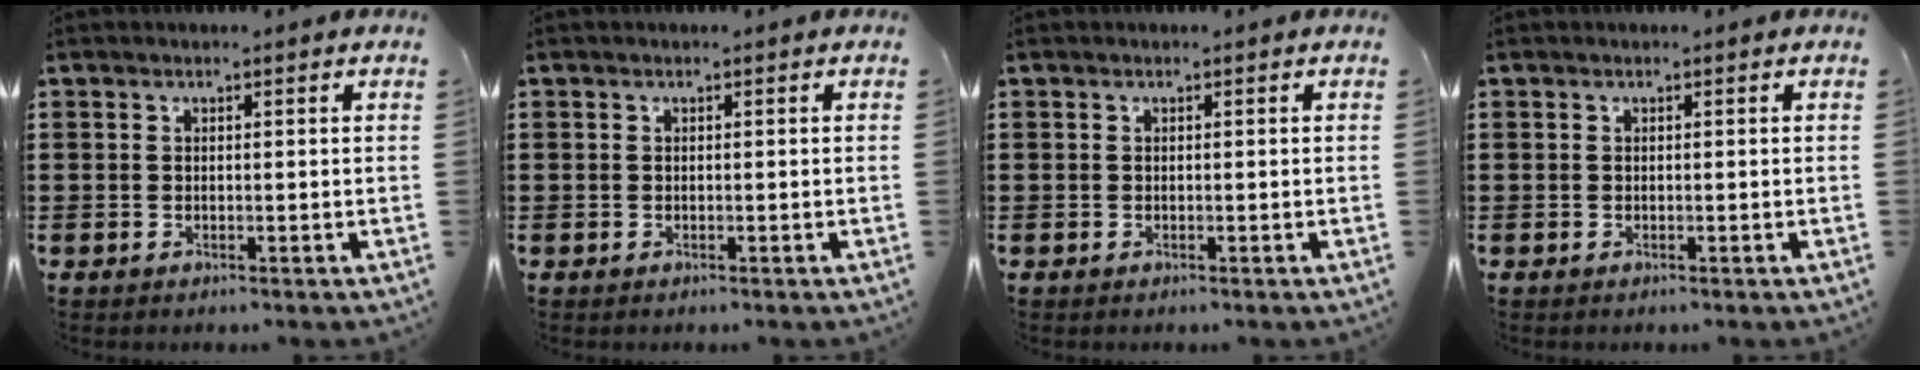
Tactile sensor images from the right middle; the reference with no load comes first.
{"total": 0.0}
{"total": 0.0}
{"total": 0.0}